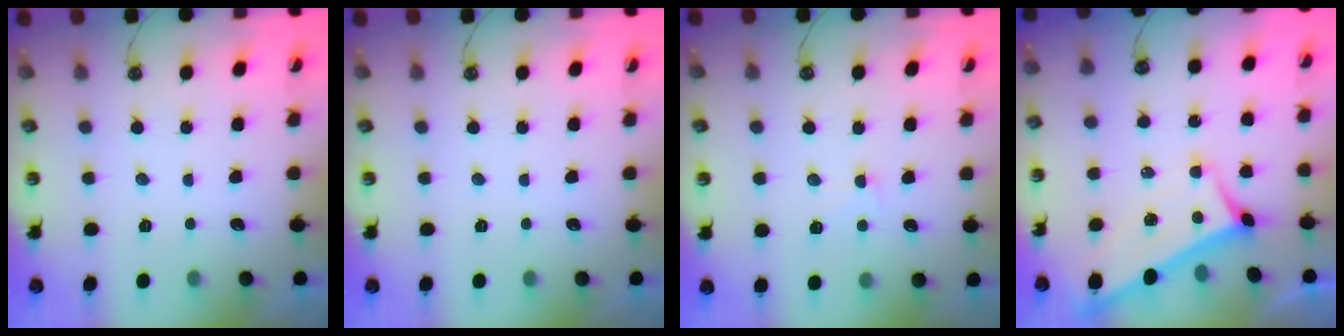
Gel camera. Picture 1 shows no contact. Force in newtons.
{"total": 0.0}
{"total": 0.9, "press": 0.5, "slide": 0.8}
{"total": 2.1, "press": 2.1, "slide": 0.3}